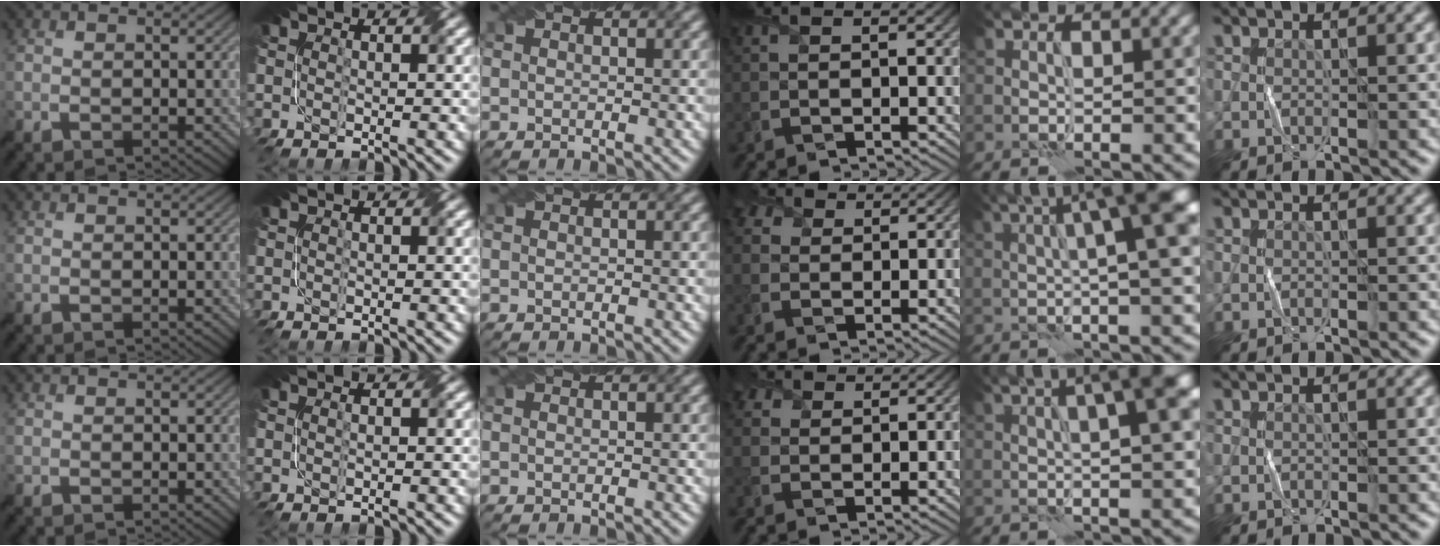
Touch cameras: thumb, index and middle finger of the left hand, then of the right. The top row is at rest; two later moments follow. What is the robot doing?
{"motion": "fold", "object": "bubble wrap"}